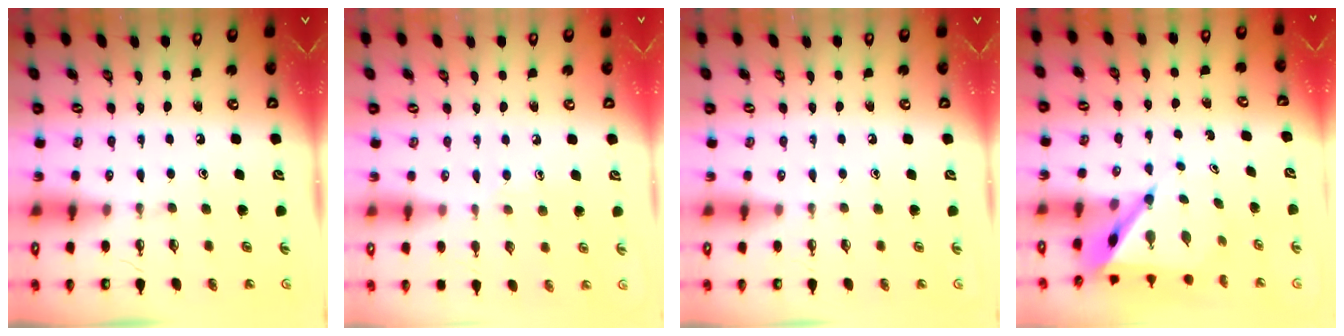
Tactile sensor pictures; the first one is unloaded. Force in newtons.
{"total": 6.1, "press": 6.1, "slide": 0.6}
{"total": 0.0}
{"total": 5.6, "press": 5.6, "slide": 0.5}